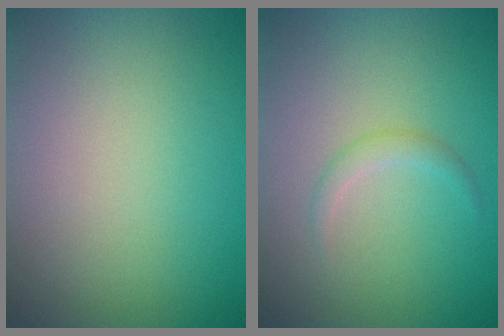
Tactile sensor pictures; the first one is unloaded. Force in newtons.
{"total": 1.2, "press": 1.1, "slide": 0.1}